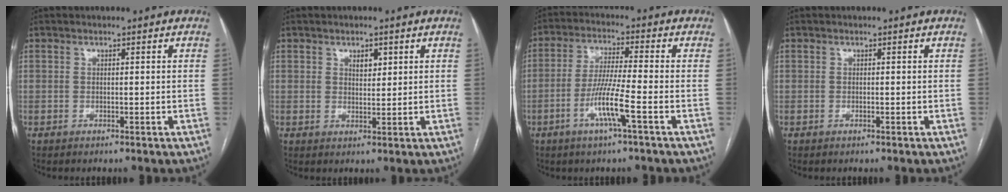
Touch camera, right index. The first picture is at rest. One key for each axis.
{"total": 2.5, "fx": 1.1, "fy": 1.5, "fz": 1.6, "tx": -0.023, "ty": 0.002, "tz": 0.019}
{"total": 7.8, "fx": -3.3, "fy": -0.3, "fz": 7.1, "tx": -0.141, "ty": -0.004, "tz": -0.065}
{"total": 0.0}